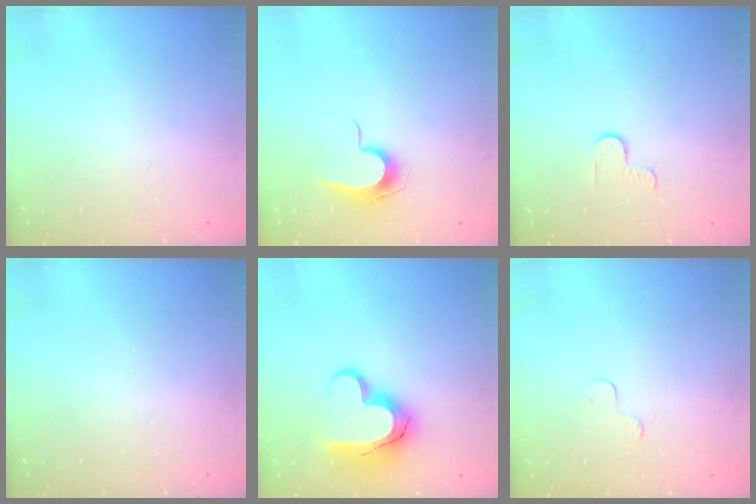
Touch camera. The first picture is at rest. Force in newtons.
{"total": 8.4, "press": 8.3, "slide": 0.7}
{"total": 2.7, "press": 2.6, "slide": 0.4}
{"total": 0.0}
{"total": 15.2, "press": 15.1, "slide": 1.1}
{"total": 3.3, "press": 3.3, "slide": 0.3}